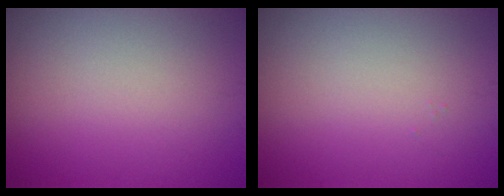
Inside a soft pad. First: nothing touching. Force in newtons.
{"total": 0.0}